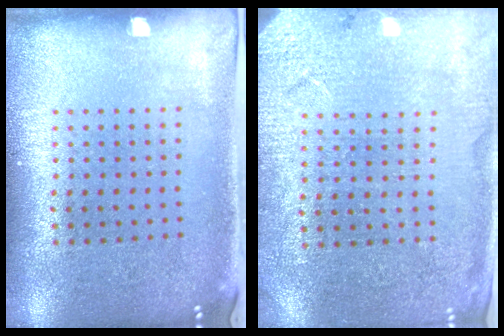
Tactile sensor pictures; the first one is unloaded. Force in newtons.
{"total": 2.8, "press": 2.8, "slide": 0.1}